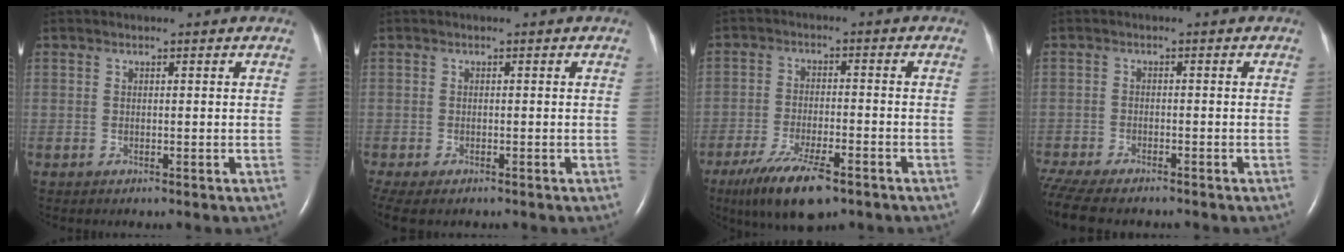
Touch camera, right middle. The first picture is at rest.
{"total": 6.6, "force": [-4.7, 2.9, 3.6], "torque": [-0.076, -0.014, -0.070]}
{"total": 9.8, "force": [-6.5, 2.4, 7.0], "torque": [-0.132, -0.018, -0.108]}
{"total": 12.3, "force": [-10.1, 3.7, 5.9], "torque": [-0.142, -0.017, -0.151]}